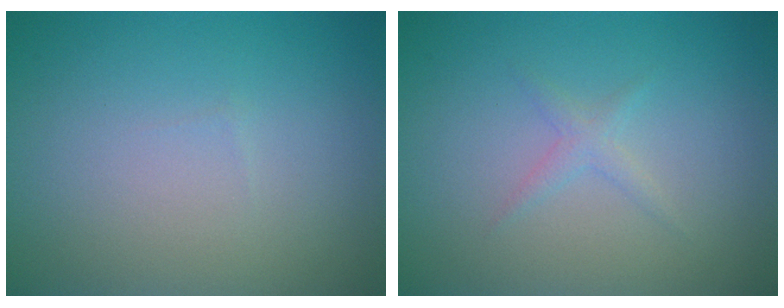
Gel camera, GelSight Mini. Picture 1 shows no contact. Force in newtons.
{"total": 1.1, "press": 1.1, "slide": 0.1}